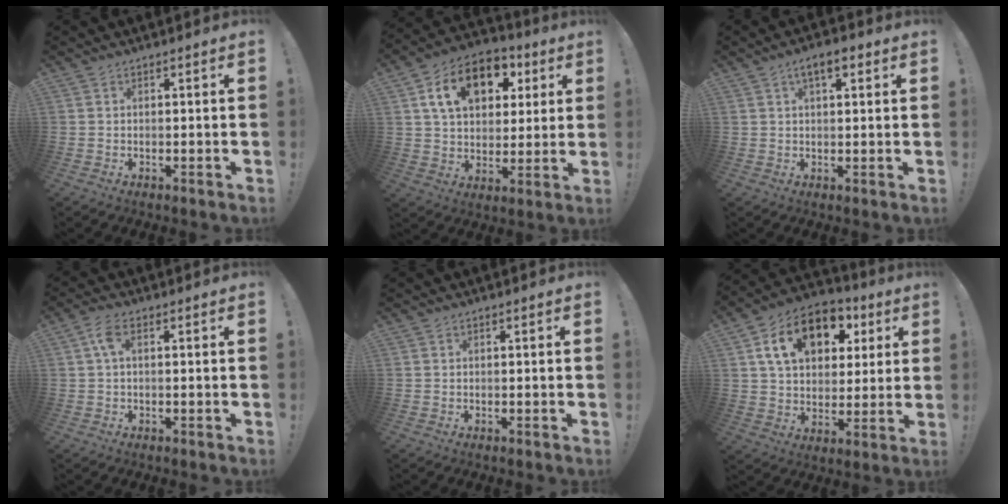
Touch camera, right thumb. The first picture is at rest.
{"total": 16.4, "force": [6.4, 11.2, 10.2], "torque": [-0.160, -0.012, 0.116]}
{"total": 5.5, "force": [2.6, 2.1, 4.4], "torque": [-0.070, 0.001, 0.042]}
{"total": 4.2, "force": [0.8, 1.6, 3.7], "torque": [-0.065, 0.004, 0.014]}
{"total": 0.0}
{"total": 17.1, "force": [6.9, 11.5, 10.6], "torque": [-0.169, -0.015, 0.126]}